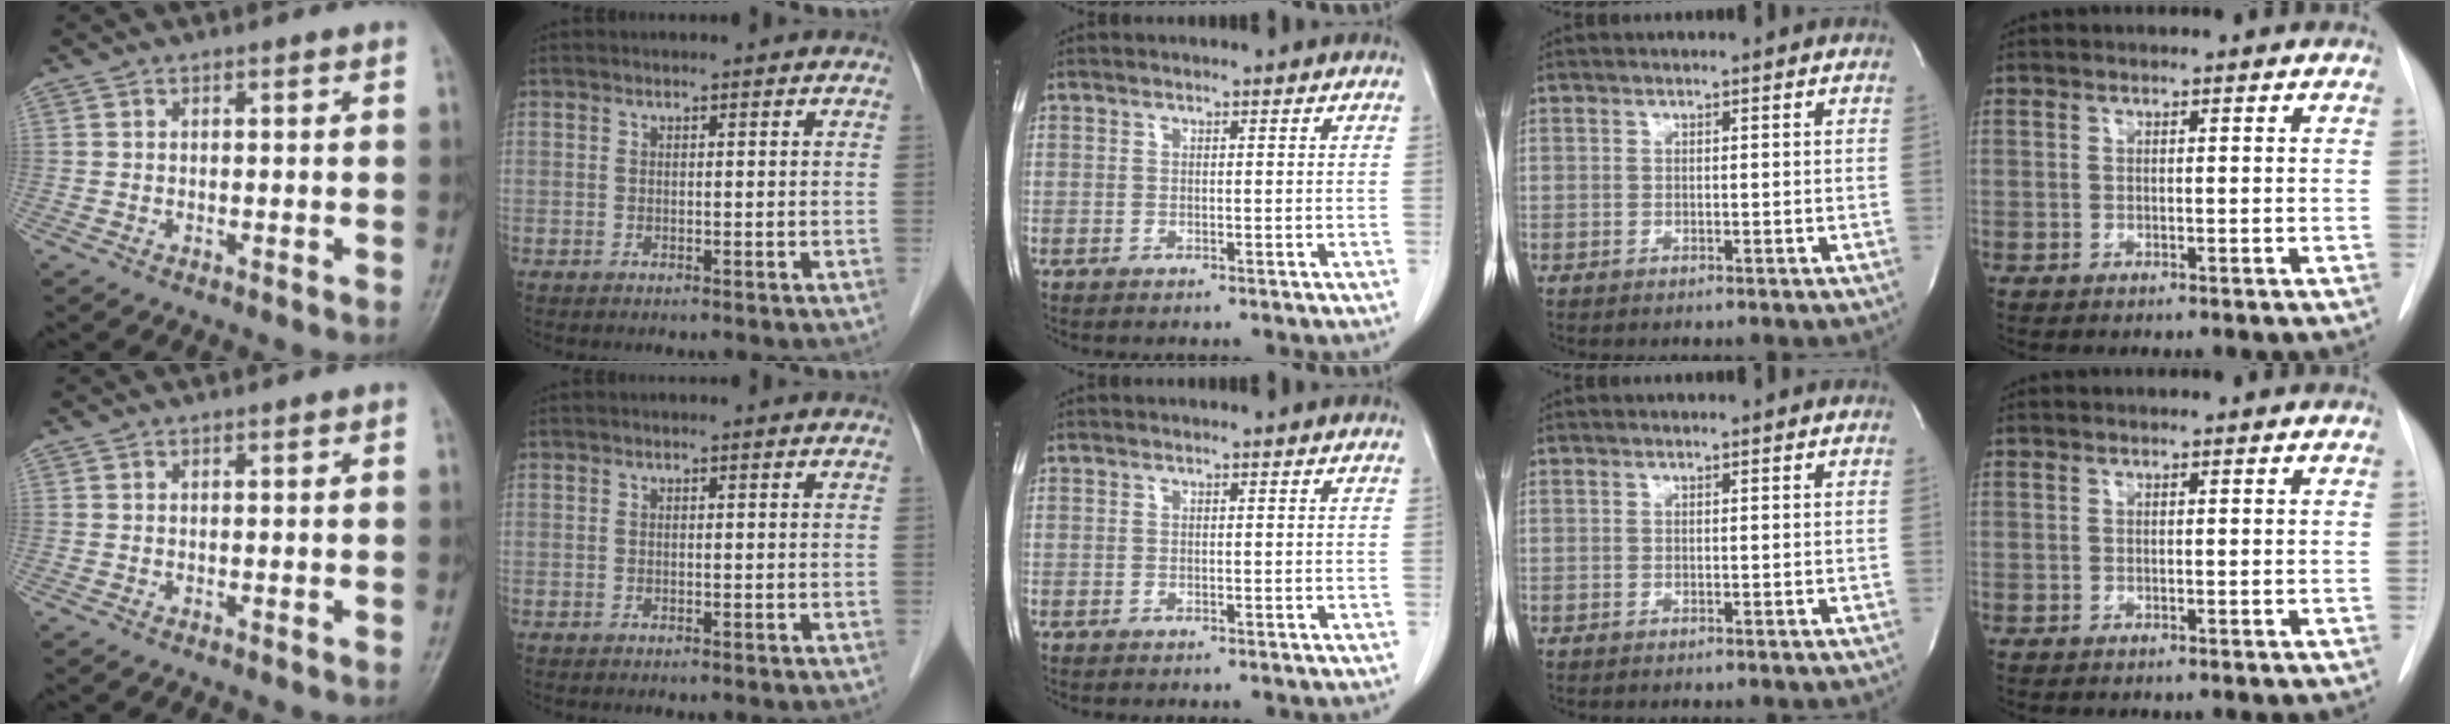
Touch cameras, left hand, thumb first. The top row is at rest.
{}